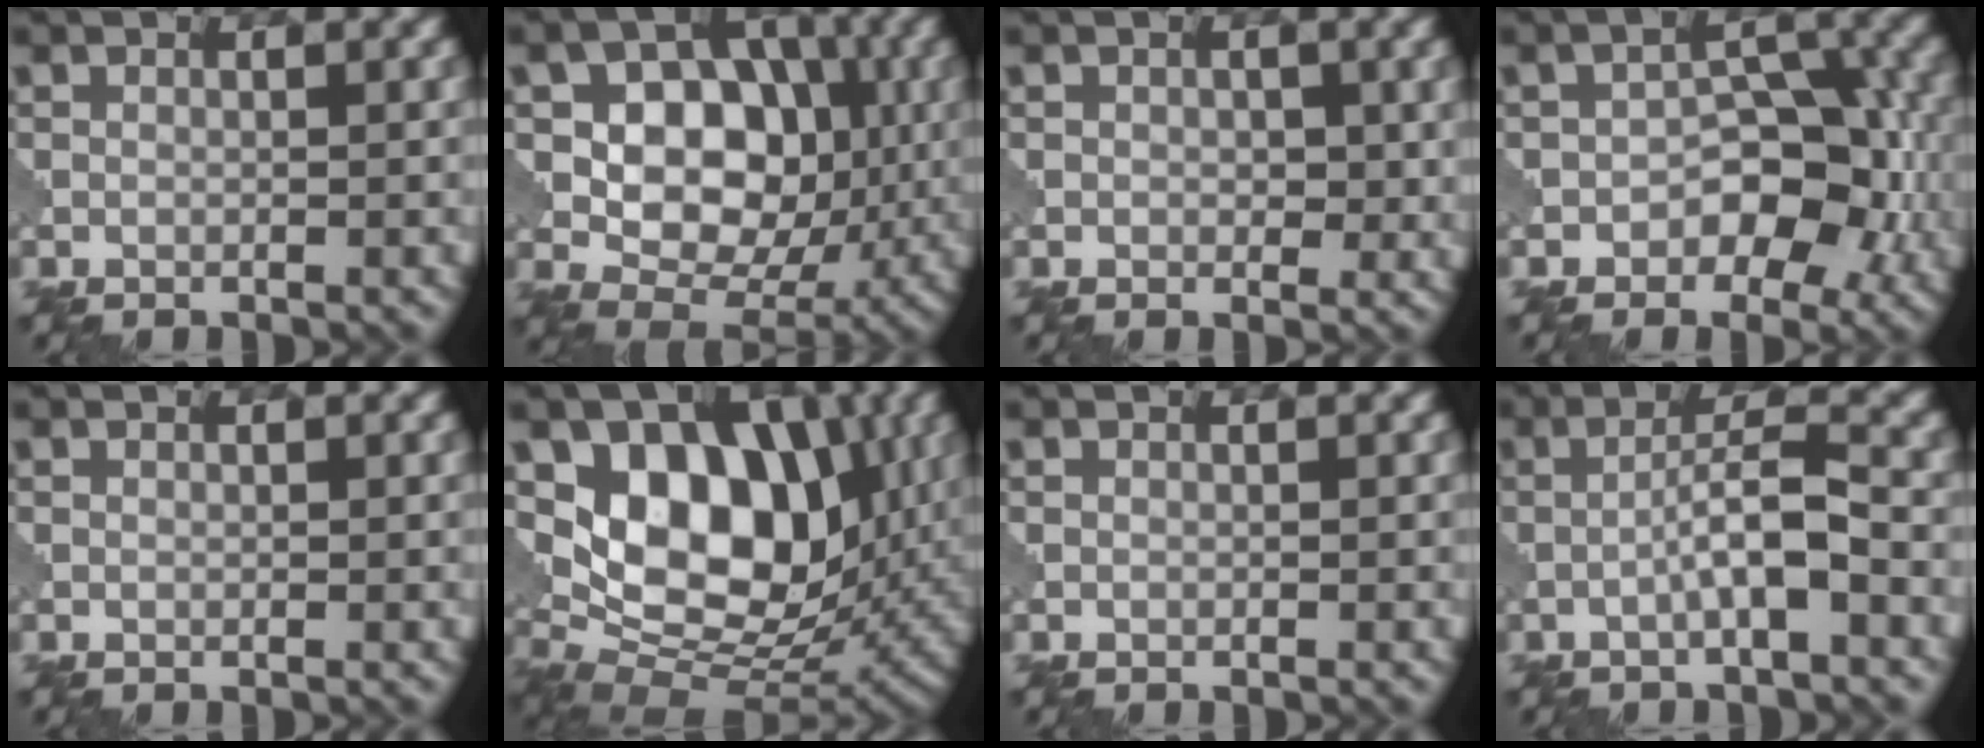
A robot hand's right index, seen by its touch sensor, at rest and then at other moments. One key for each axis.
{"total": 9.5, "fx": 0.8, "fy": 6.8, "fz": 6.6, "tx": -0.103, "ty": -0.001, "tz": 0.006}
{"total": 1.6, "fx": 0.2, "fy": 1.0, "fz": 1.2, "tx": -0.017, "ty": -0.004, "tz": 0.004}
{"total": 5.7, "fx": -1.7, "fy": 3.6, "fz": 4.1, "tx": -0.038, "ty": 0.004, "tz": -0.027}
{"total": 0.0}
{"total": 12.1, "fx": 2.6, "fy": 8.1, "fz": 8.6, "tx": -0.124, "ty": -0.005, "tz": 0.037}
{"total": 0.0}
{"total": 4.2, "fx": -1.3, "fy": 0.5, "fz": 3.9, "tx": -0.065, "ty": 0.016, "tz": -0.030}